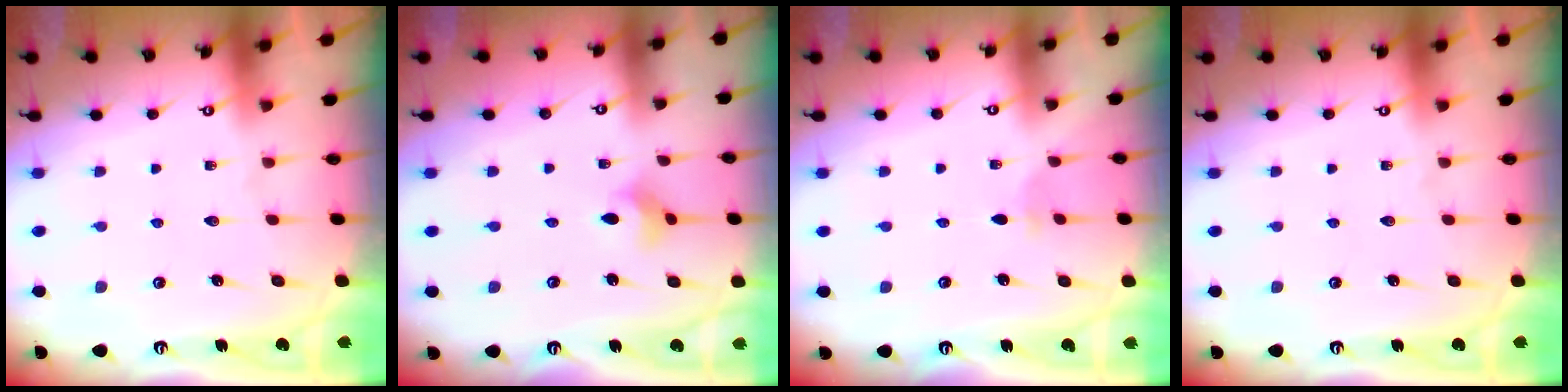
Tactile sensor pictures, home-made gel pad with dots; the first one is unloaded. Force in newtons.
{"total": 3.7, "press": 3.7, "slide": 0.6}
{"total": 1.4, "press": 1.4, "slide": 0.3}
{"total": 0.0}